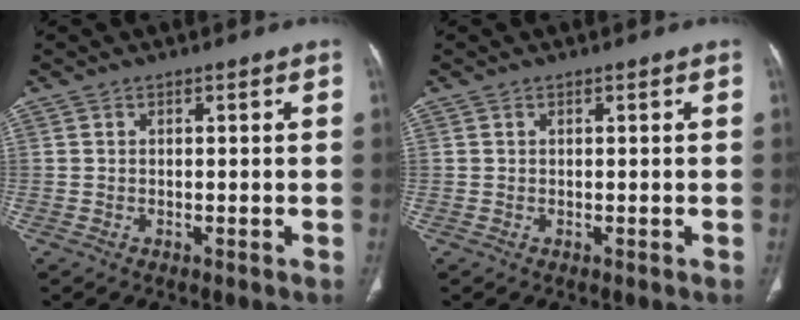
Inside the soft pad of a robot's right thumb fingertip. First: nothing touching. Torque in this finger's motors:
{"motor_torque": [-0.21, 0.38, -0.14, -0.03, 0.04]}